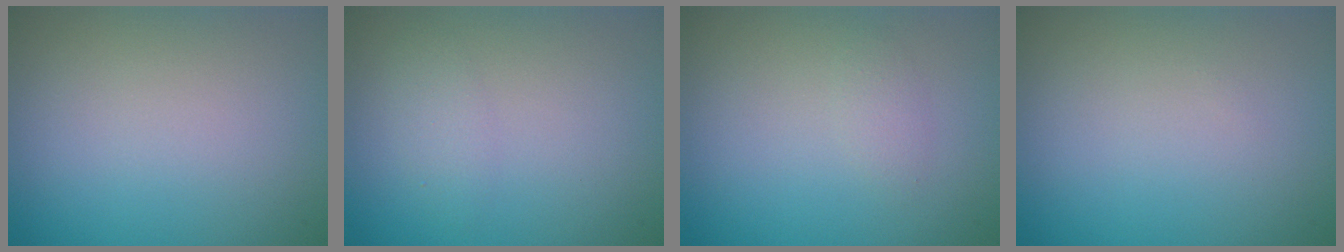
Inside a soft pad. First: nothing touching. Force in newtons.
{"total": 1.3, "press": 1.3, "slide": 0.0}
{"total": 0.8, "press": 0.8, "slide": 0.0}
{"total": 0.0}